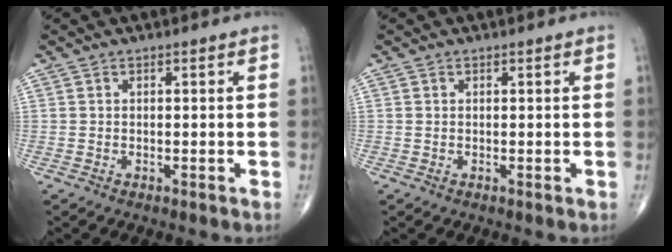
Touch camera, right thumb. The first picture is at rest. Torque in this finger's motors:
{"motor_torque": [0.82, 1.09, -0.19, -0.01, 0.00]}